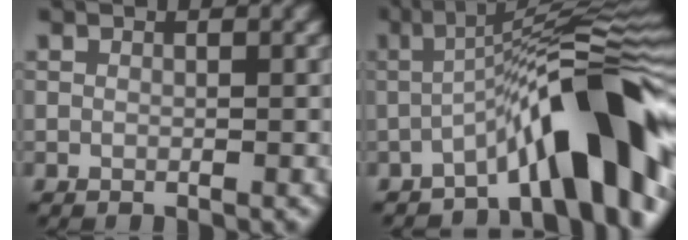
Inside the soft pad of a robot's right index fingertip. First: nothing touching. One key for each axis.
{"total": 10.9, "fx": -4.5, "fy": 2.2, "fz": 9.6, "tx": -0.118, "ty": 0.024, "tz": -0.084}